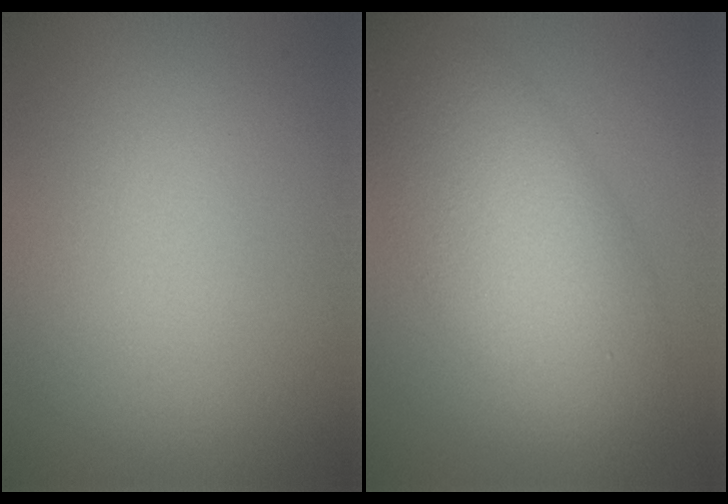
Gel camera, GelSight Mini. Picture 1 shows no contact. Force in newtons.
{"total": 8.6, "press": 8.6, "slide": 0.6}